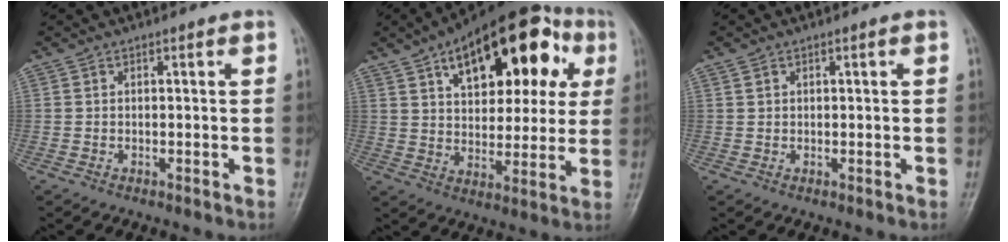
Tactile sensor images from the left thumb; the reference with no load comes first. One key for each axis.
{"total": 24.1, "fx": 10.0, "fy": 12.4, "fz": 18.0, "tx": -0.230, "ty": 0.014, "tz": 0.148}
{"total": 0.7, "fx": 0.3, "fy": 0.6, "fz": 0.2, "tx": -0.003, "ty": 0.007, "tz": 0.011}